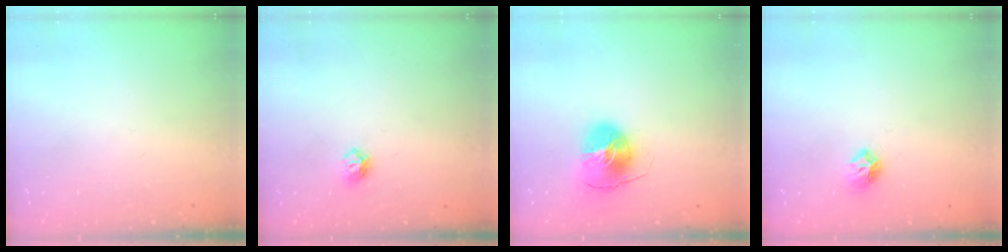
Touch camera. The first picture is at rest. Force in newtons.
{"total": 5.5, "press": 5.5, "slide": 0.8}
{"total": 8.2, "press": 8.1, "slide": 1.3}
{"total": 7.9, "press": 7.9, "slide": 0.8}